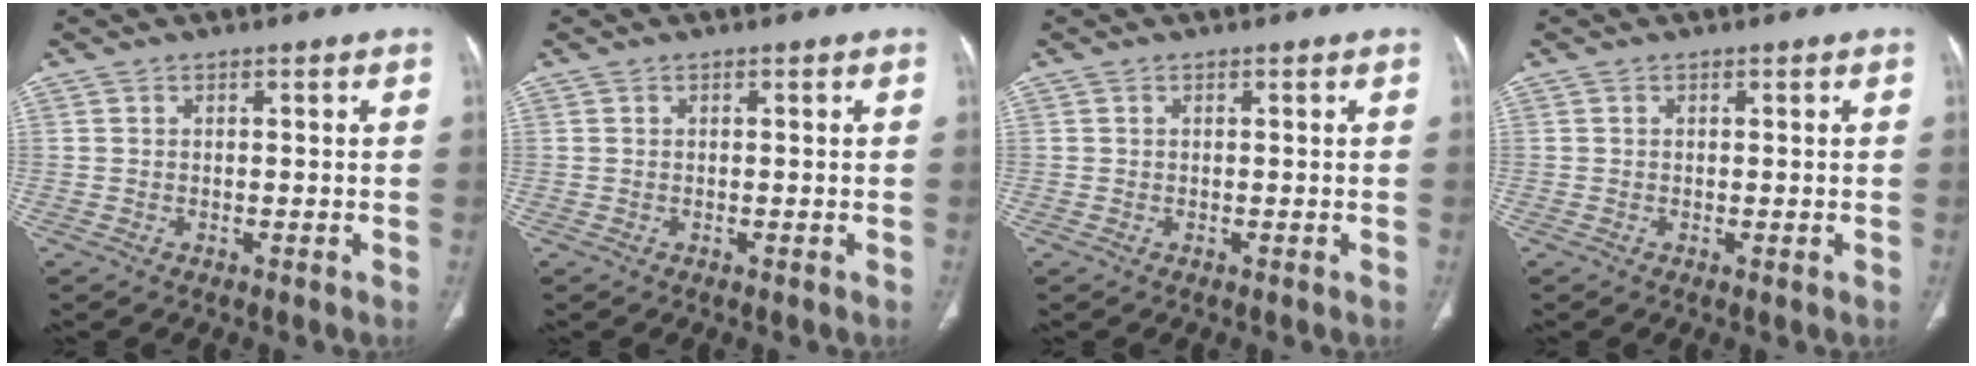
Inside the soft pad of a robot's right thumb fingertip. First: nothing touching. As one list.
[{"total": 0.0}, {"total": 0.0}, {"total": 0.0}]